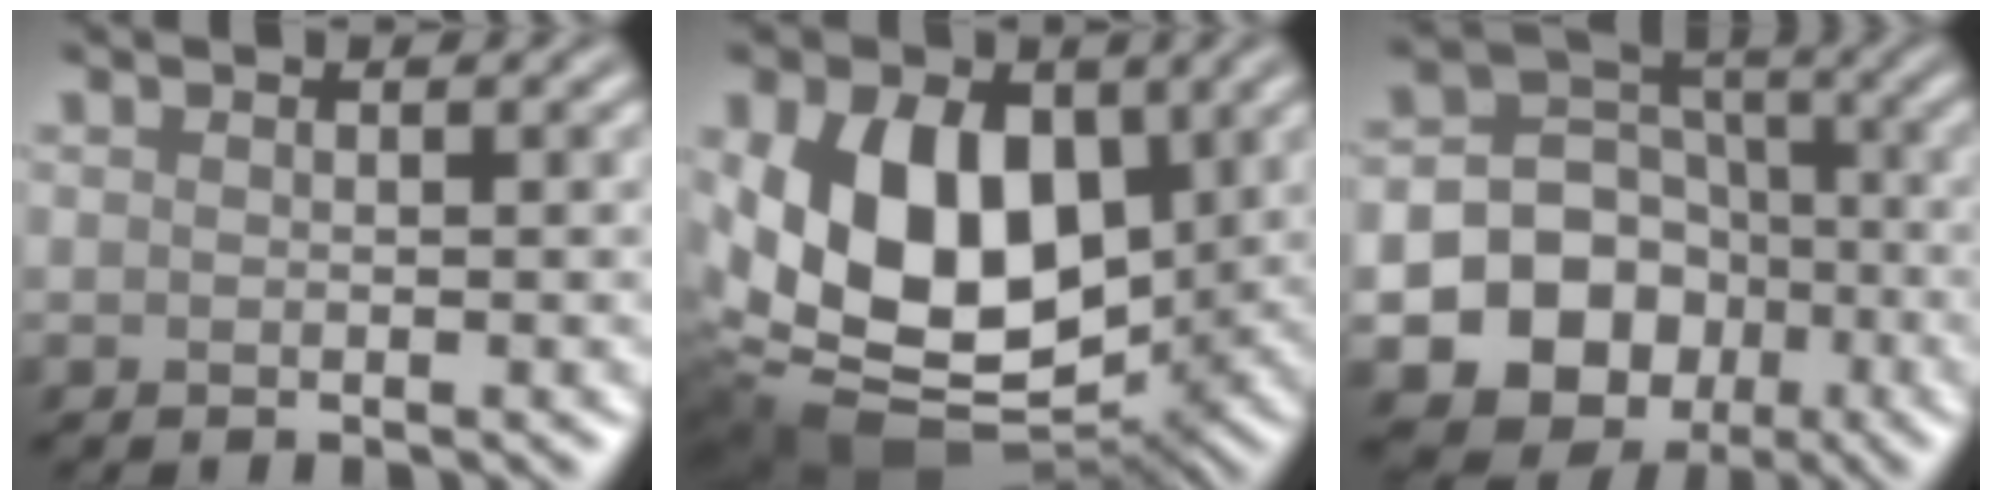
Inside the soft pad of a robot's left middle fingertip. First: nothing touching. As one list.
[{"total": 12.1, "force": [1.6, 8.0, 8.9], "torque": [-0.167, -0.020, 0.029]}, {"total": 15.1, "force": [-6.1, 13.2, 4.3], "torque": [-0.078, -0.043, -0.105]}]